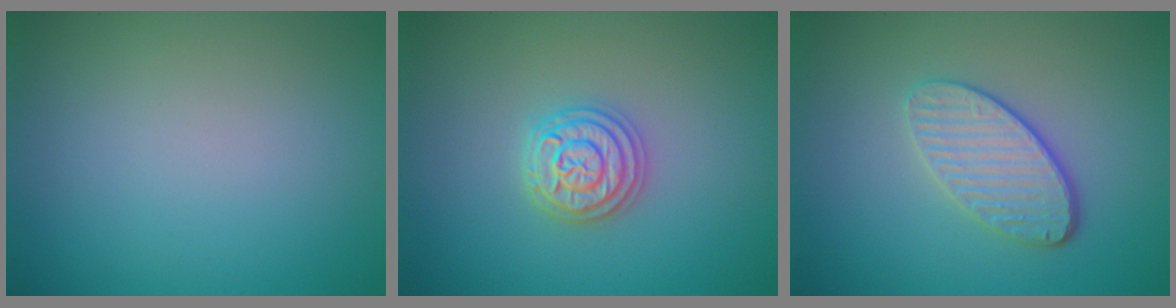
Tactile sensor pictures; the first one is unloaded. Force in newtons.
{"total": 3.2, "press": 3.2, "slide": 0.5}
{"total": 4.0, "press": 3.2, "slide": 2.4}